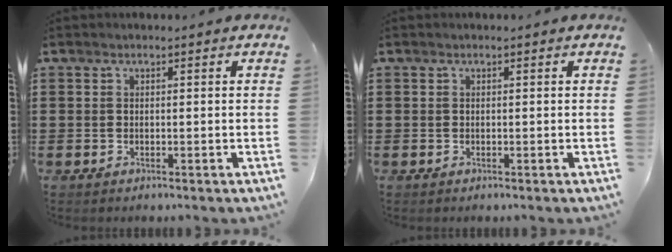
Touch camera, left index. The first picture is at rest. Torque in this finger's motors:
{"motor_torque": [-0.01, -0.01, 0.00, -0.01]}